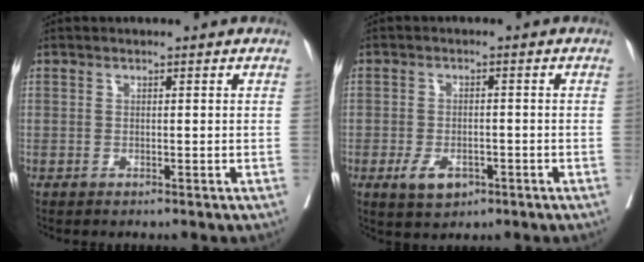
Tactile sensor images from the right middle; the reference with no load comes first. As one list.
[{"total": 4.5, "force": [-2.2, 2.6, 3.0], "torque": [-0.052, -0.001, -0.030]}]